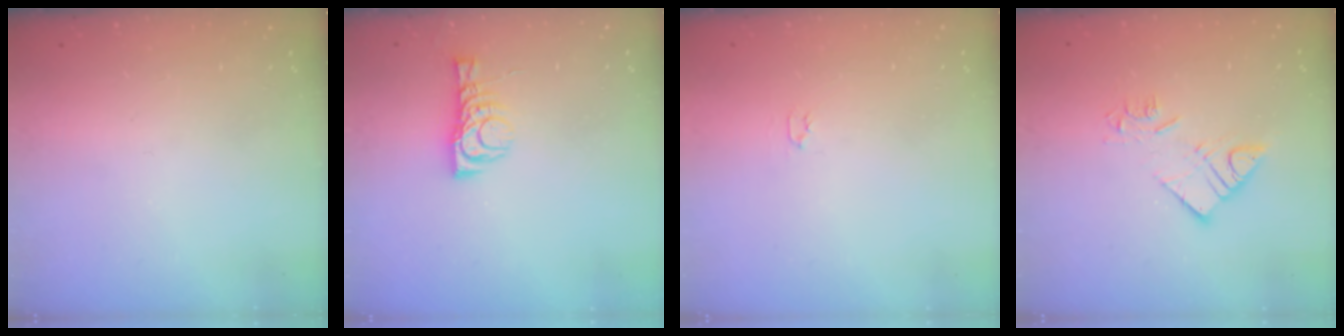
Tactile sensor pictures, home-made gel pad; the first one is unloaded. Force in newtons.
{"total": 7.0, "press": 6.9, "slide": 0.5}
{"total": 2.0, "press": 2.0, "slide": 0.3}
{"total": 9.0, "press": 9.0, "slide": 0.4}